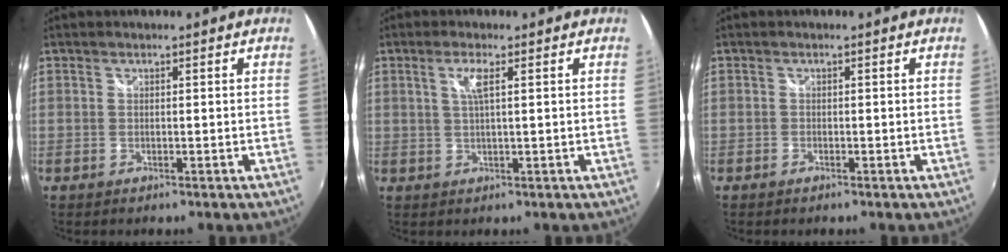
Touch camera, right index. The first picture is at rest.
{"total": 2.9, "force": [1.0, 0.1, 2.7], "torque": [-0.053, 0.001, 0.019]}
{"total": 0.6, "force": [-0.5, 0.3, 0.1], "torque": [-0.004, -0.003, -0.012]}